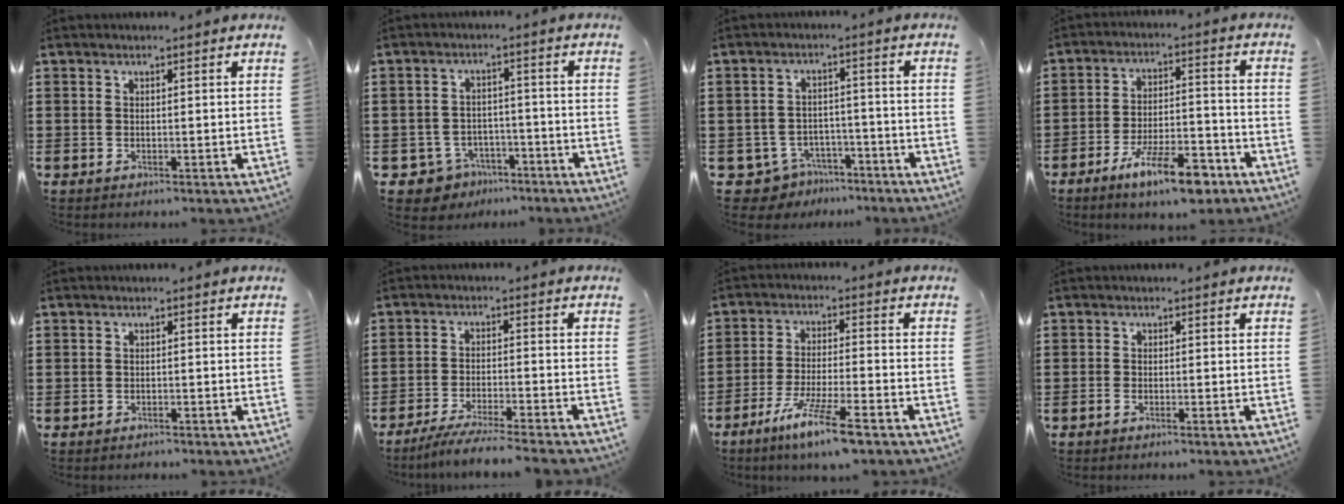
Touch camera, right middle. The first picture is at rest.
{"total": 4.2, "force": [-3.7, 2.0, 0.6], "torque": [-0.035, 0.004, -0.080]}
{"total": 4.7, "force": [-4.2, 2.0, 0.7], "torque": [-0.042, 0.003, -0.092]}
{"total": 10.3, "force": [-7.4, 2.5, 6.8], "torque": [-0.119, 0.017, -0.134]}
{"total": 0.8, "force": [-0.7, 0.3, -0.1], "torque": [0.000, 0.003, -0.018]}
{"total": 4.9, "force": [-4.6, -0.2, 1.8], "torque": [-0.035, -0.010, -0.089]}
{"total": 8.8, "force": [-6.3, 0.3, 6.1], "torque": [-0.121, -0.011, -0.119]}
{"total": 0.9, "force": [-0.7, 0.1, 0.5], "torque": [-0.013, -0.003, -0.012]}